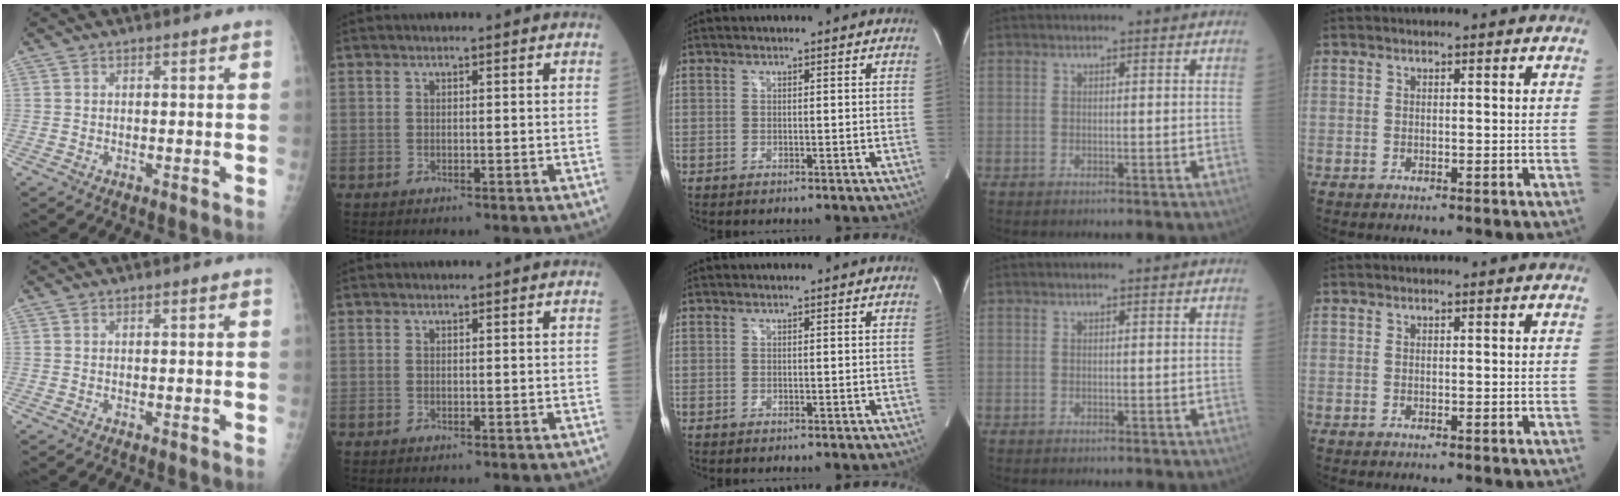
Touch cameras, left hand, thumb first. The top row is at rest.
{}